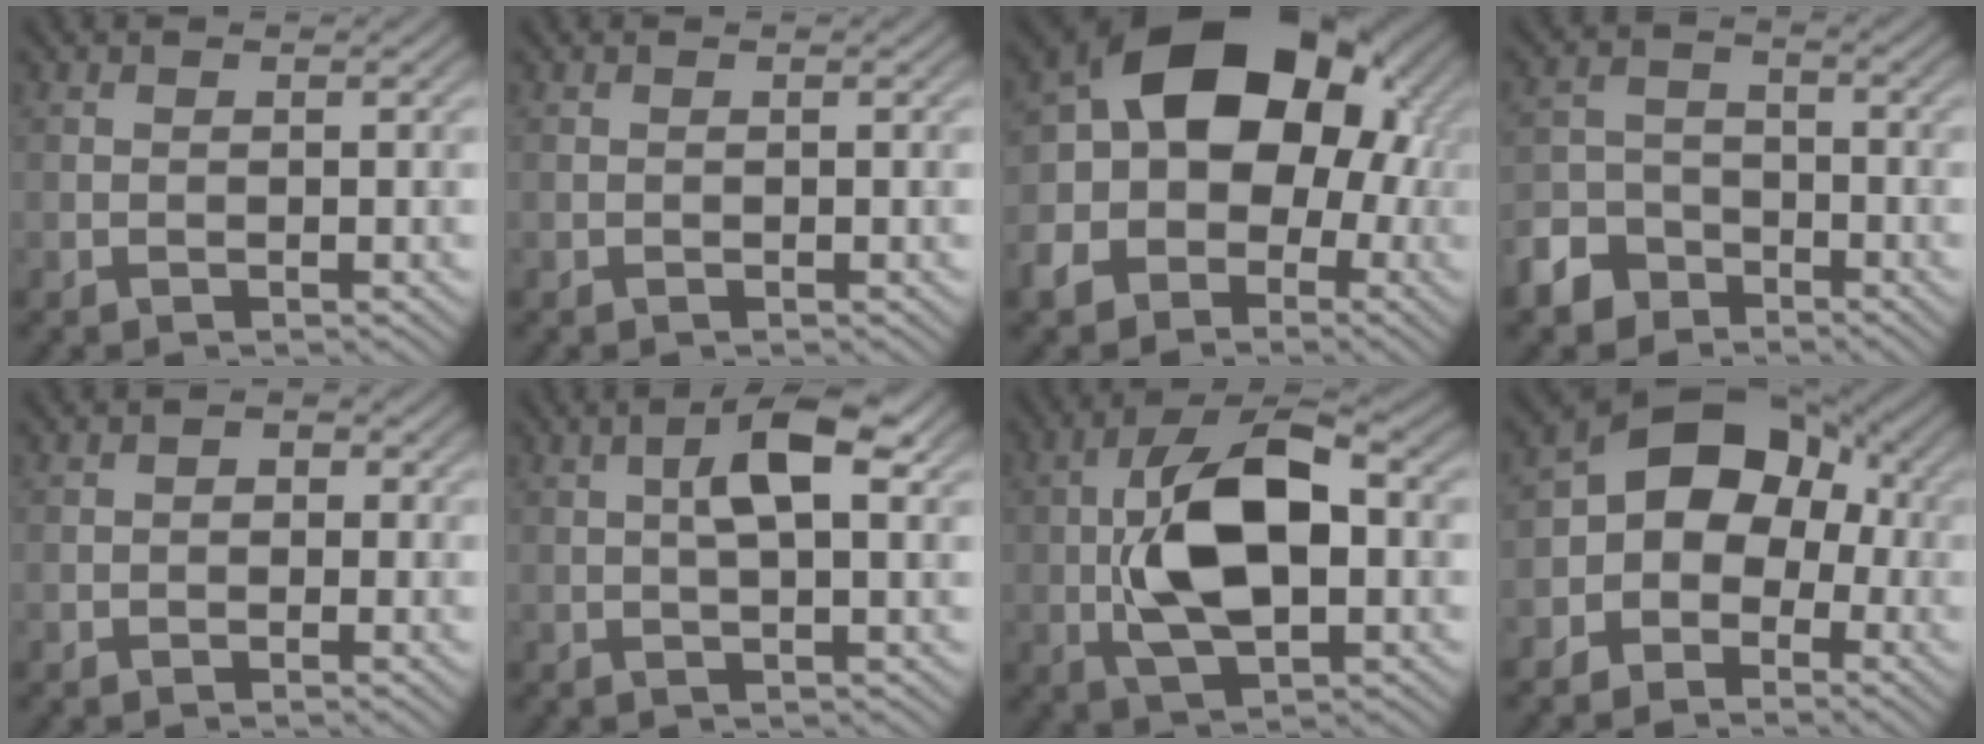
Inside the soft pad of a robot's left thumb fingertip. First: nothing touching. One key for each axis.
{"total": 0.0}
{"total": 17.1, "fx": -1.8, "fy": 13.2, "fz": 10.7, "tx": -0.185, "ty": -0.007, "tz": -0.045}
{"total": 6.0, "fx": -4.1, "fy": 3.9, "fz": 2.0, "tx": -0.050, "ty": -0.002, "tz": -0.096}
{"total": 1.6, "fx": -0.4, "fy": 1.4, "fz": 0.6, "tx": -0.002, "ty": 0.000, "tz": -0.012}
{"total": 5.1, "fx": 1.1, "fy": 1.5, "fz": 4.7, "tx": -0.086, "ty": 0.009, "tz": 0.017}
{"total": 12.8, "fx": -0.4, "fy": 6.4, "fz": 11.1, "tx": -0.214, "ty": 0.011, "tz": -0.011}
{"total": 8.6, "fx": -1.8, "fy": 6.5, "fz": 5.4, "tx": -0.077, "ty": 0.008, "tz": -0.056}